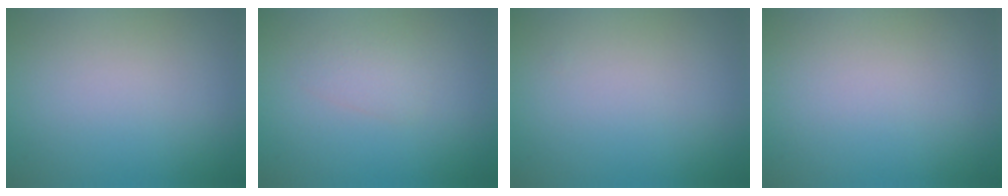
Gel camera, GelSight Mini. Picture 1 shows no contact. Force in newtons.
{"total": 1.4, "press": 1.4, "slide": 0.1}
{"total": 0.0}
{"total": 0.0}